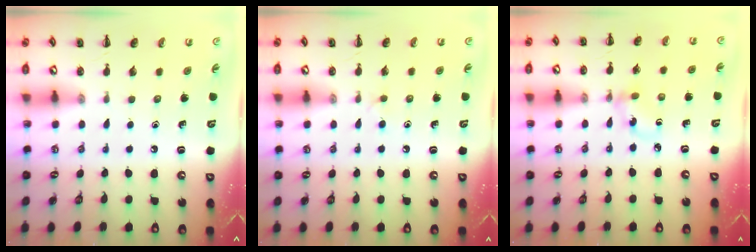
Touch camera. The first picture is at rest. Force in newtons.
{"total": 2.5, "press": 2.2, "slide": 1.0}
{"total": 3.3, "press": 3.2, "slide": 0.7}